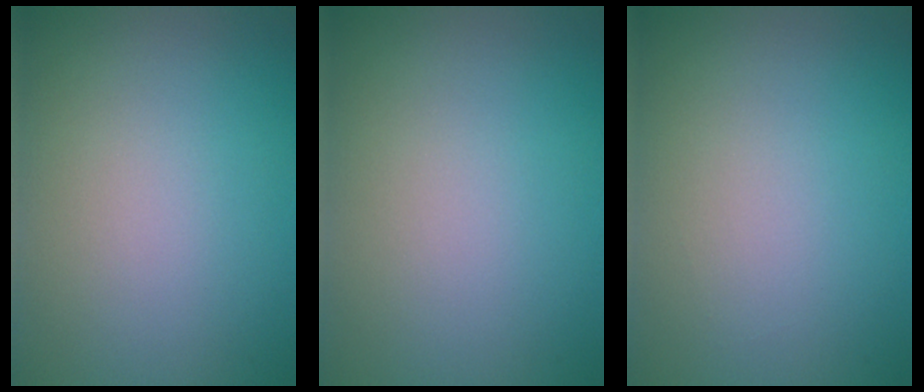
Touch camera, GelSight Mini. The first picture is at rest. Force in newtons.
{"total": 0.0}
{"total": 0.0}